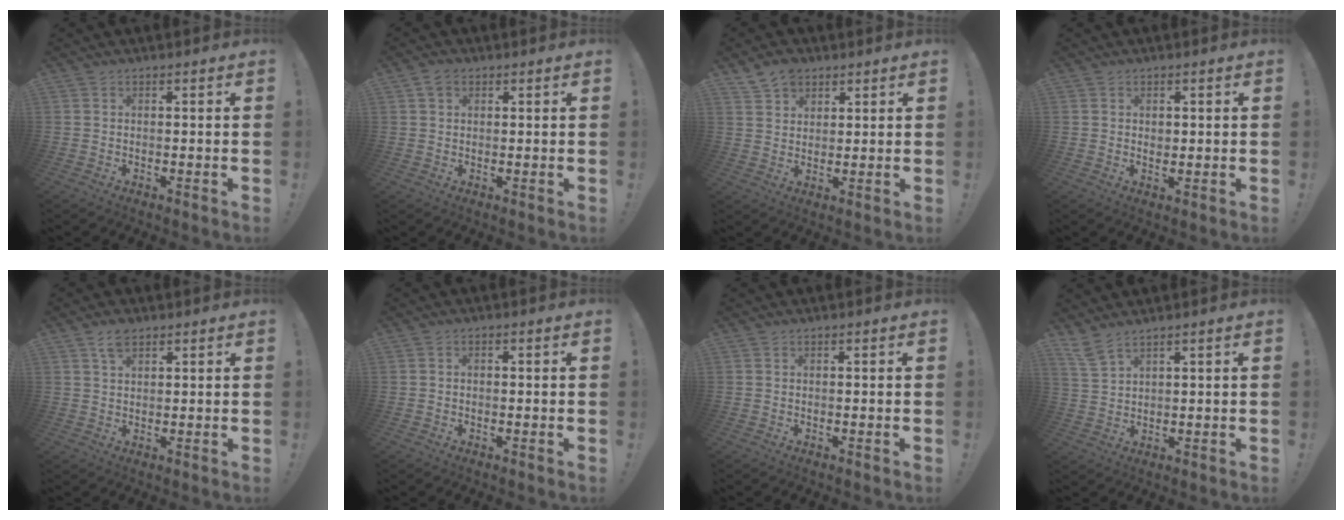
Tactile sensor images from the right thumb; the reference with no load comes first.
{"total": 2.6, "force": [1.4, 1.8, 1.2], "torque": [-0.010, -0.004, 0.024]}
{"total": 6.6, "force": [4.7, 4.3, 2.0], "torque": [-0.041, -0.020, 0.092]}
{"total": 1.1, "force": [0.3, 1.0, 0.3], "torque": [0.003, -0.002, 0.004]}
{"total": 3.8, "force": [2.4, 1.7, 2.4], "torque": [-0.042, -0.005, 0.044]}
{"total": 1.0, "force": [-0.7, 0.6, 0.3], "torque": [-0.007, 0.004, -0.012]}
{"total": 0.0}
{"total": 4.9, "force": [4.1, 0.8, 2.6], "torque": [-0.059, -0.017, 0.077]}